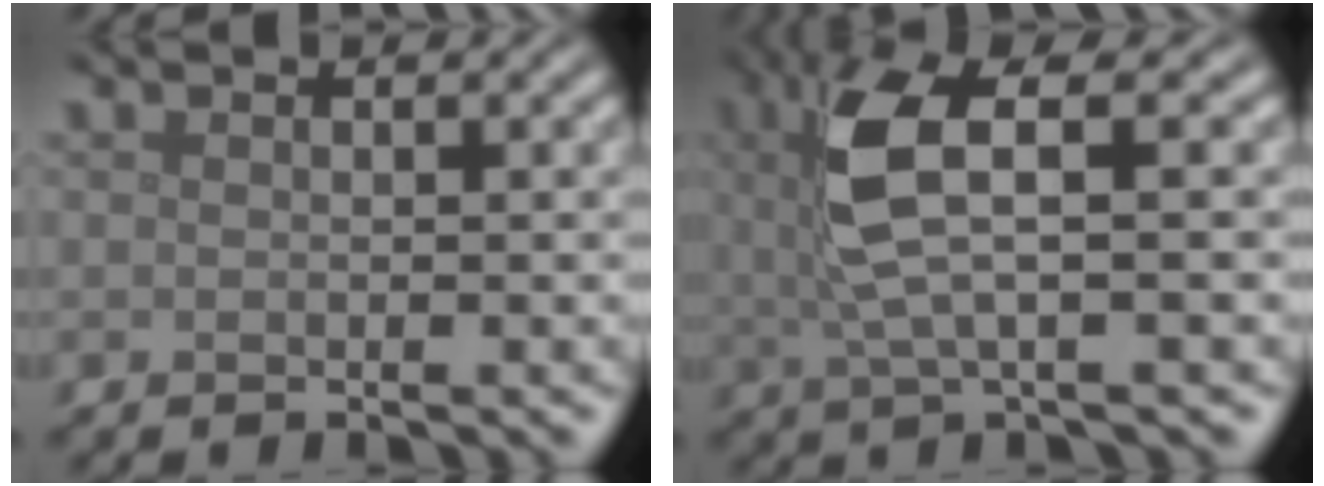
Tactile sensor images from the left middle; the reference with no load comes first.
{"total": 5.8, "force": [1.2, 1.4, 5.5], "torque": [-0.125, 0.005, 0.027]}